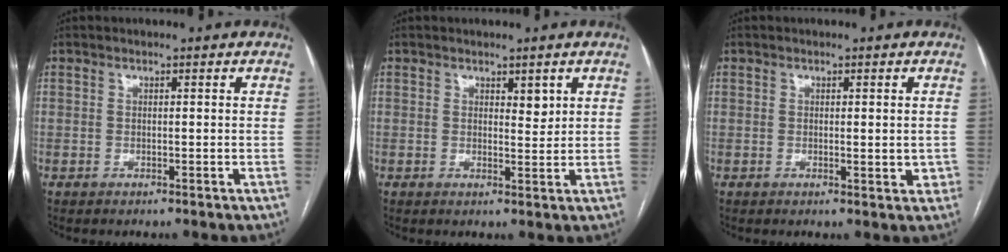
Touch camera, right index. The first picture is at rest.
{"total": 2.1, "force": [1.2, 0.9, 1.5], "torque": [-0.021, -0.005, 0.021]}
{"total": 2.2, "force": [-0.1, 0.8, 2.0], "torque": [-0.025, -0.003, 0.002]}